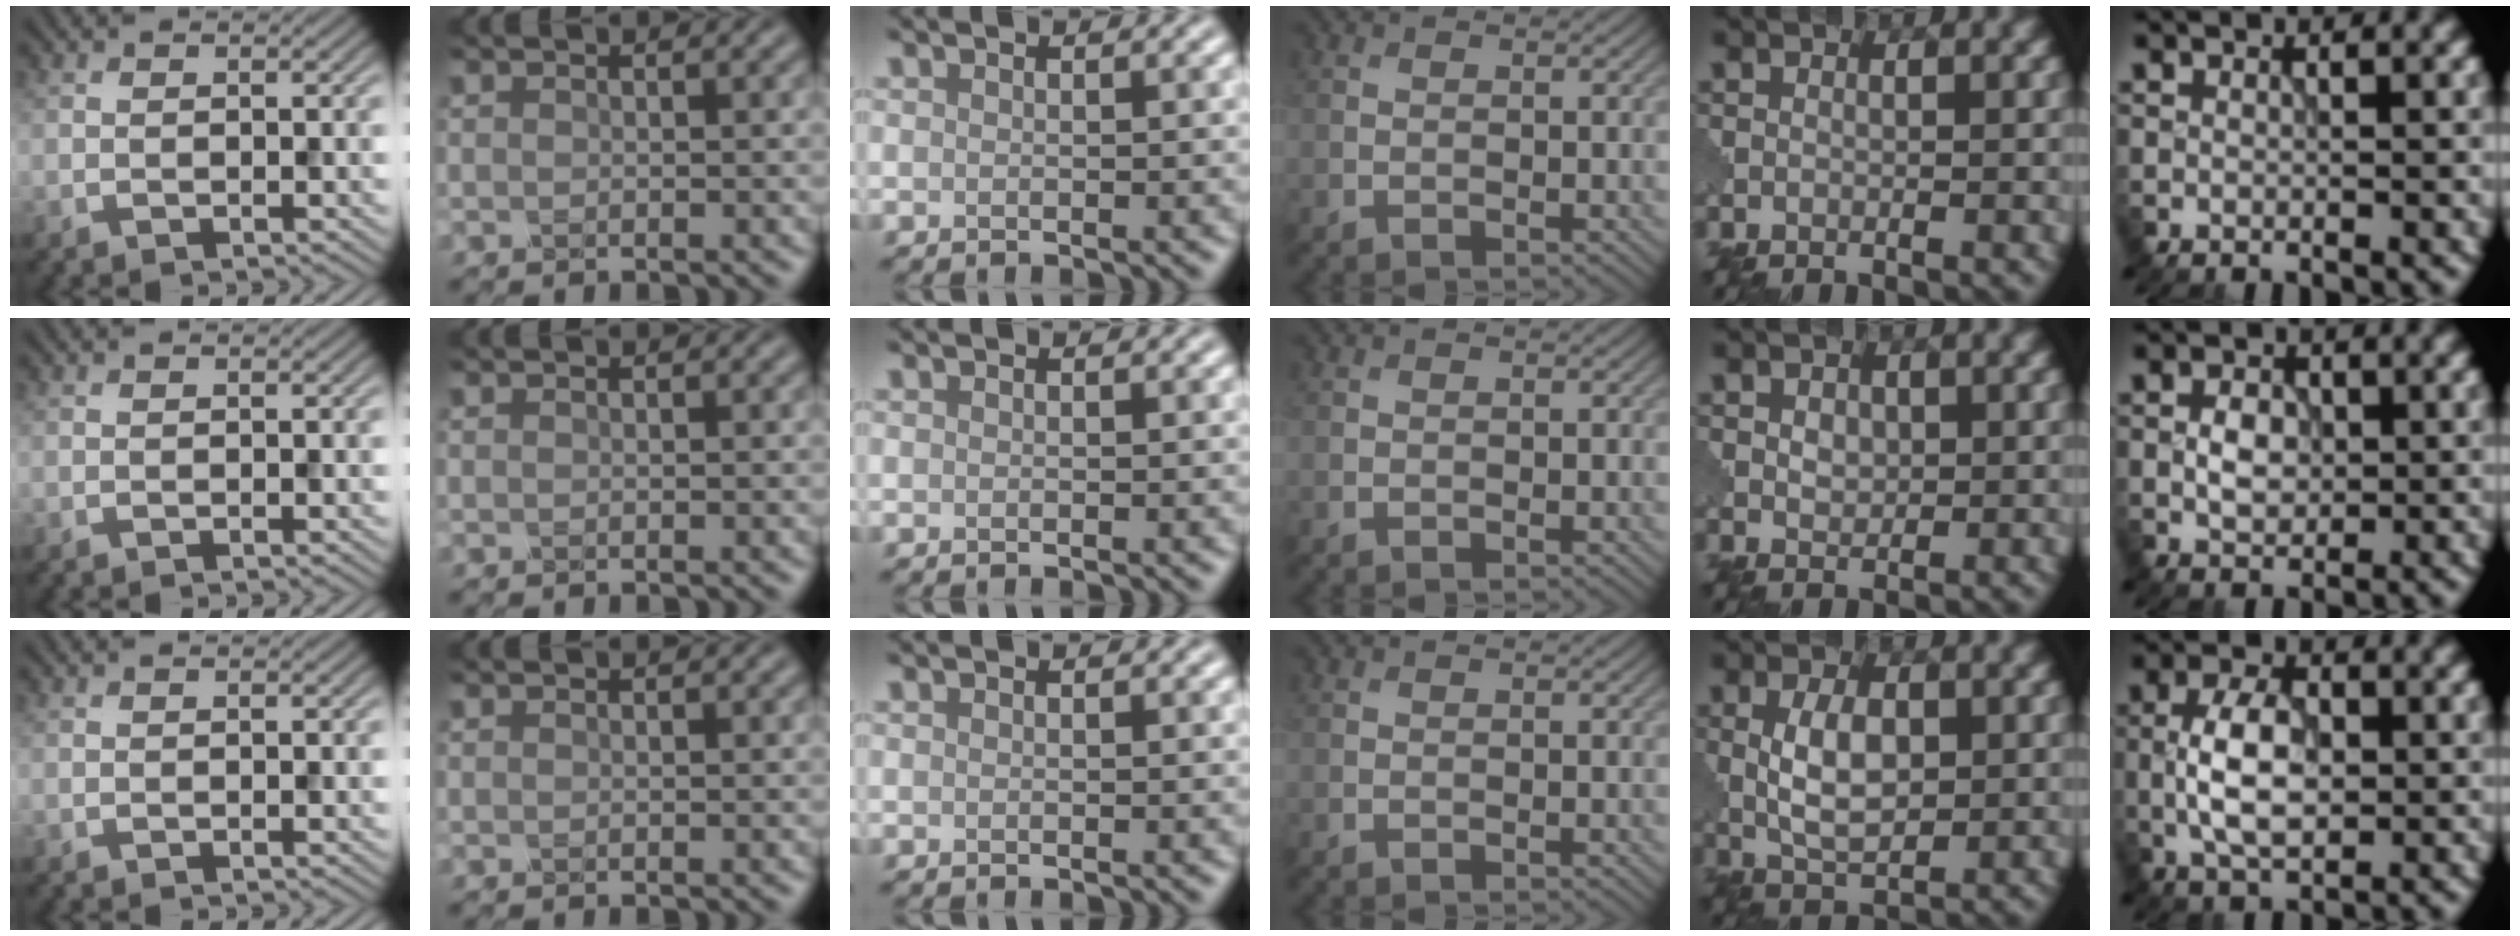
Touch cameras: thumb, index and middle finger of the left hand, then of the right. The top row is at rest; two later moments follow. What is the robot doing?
{"motion": "close", "object": "eyeshadow palette"}